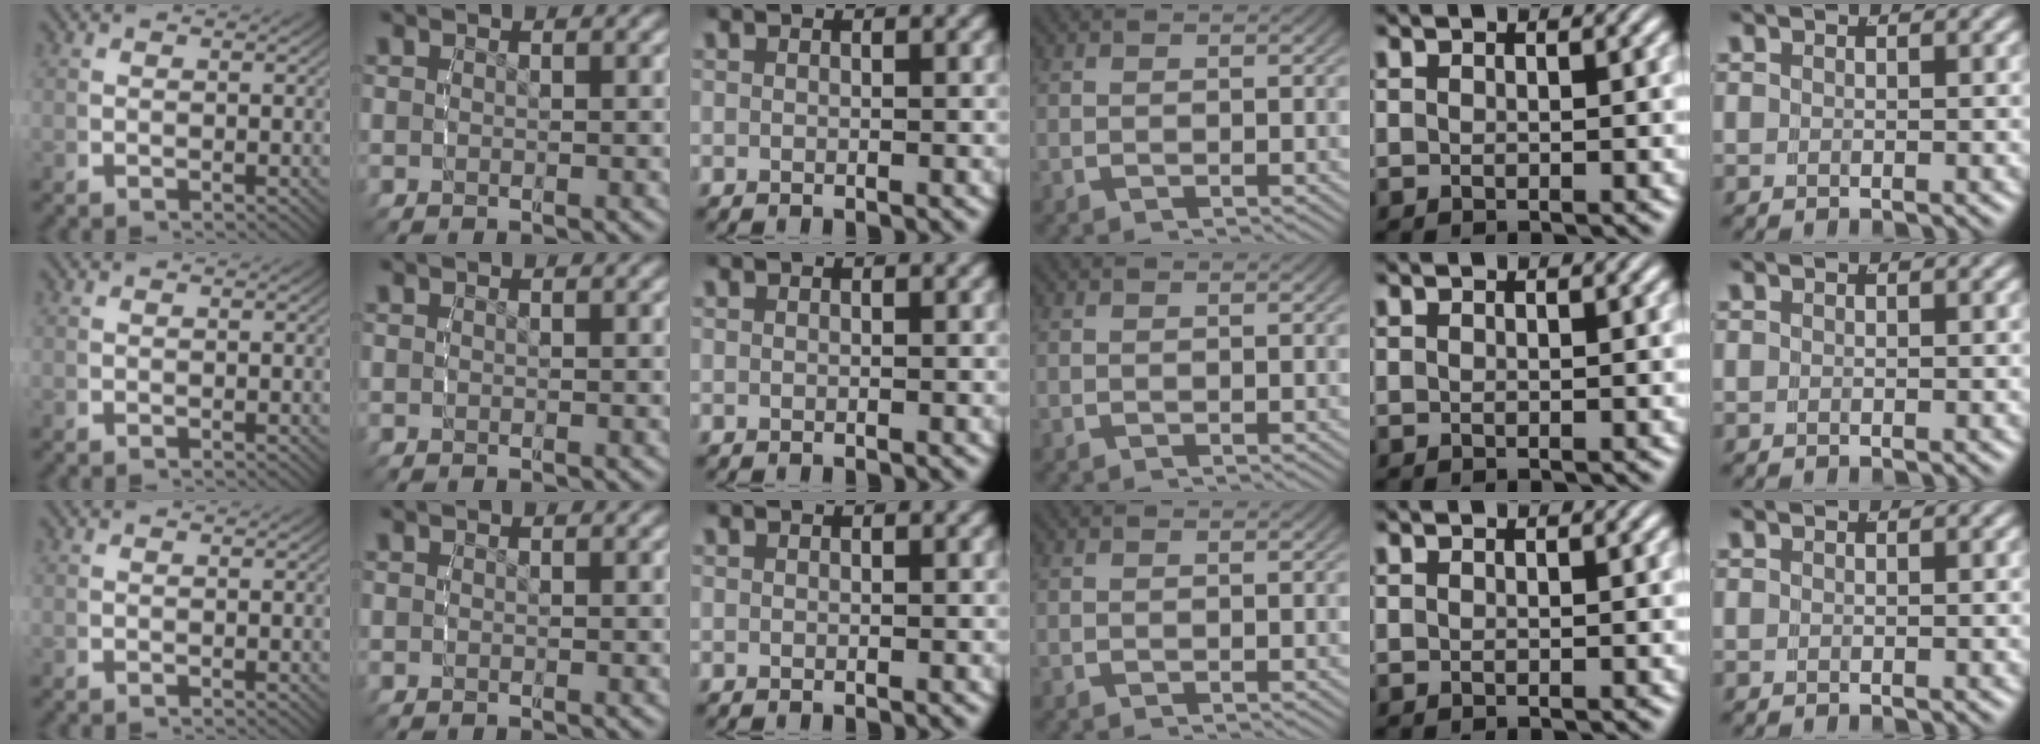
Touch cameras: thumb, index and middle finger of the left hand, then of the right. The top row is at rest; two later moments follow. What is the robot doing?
{"motion": "reach", "object": "paper towel"}